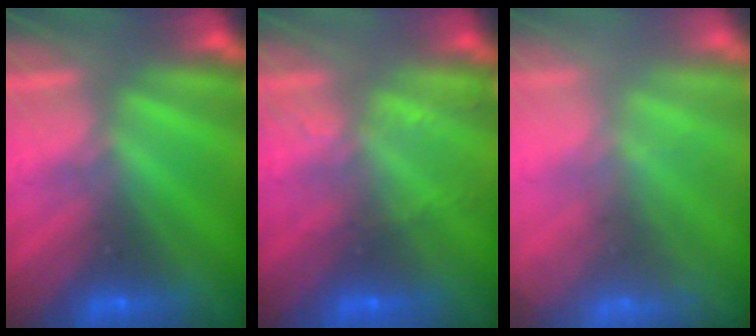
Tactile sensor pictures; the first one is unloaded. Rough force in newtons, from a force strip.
{"total": 2.1}
{"total": 7.6}